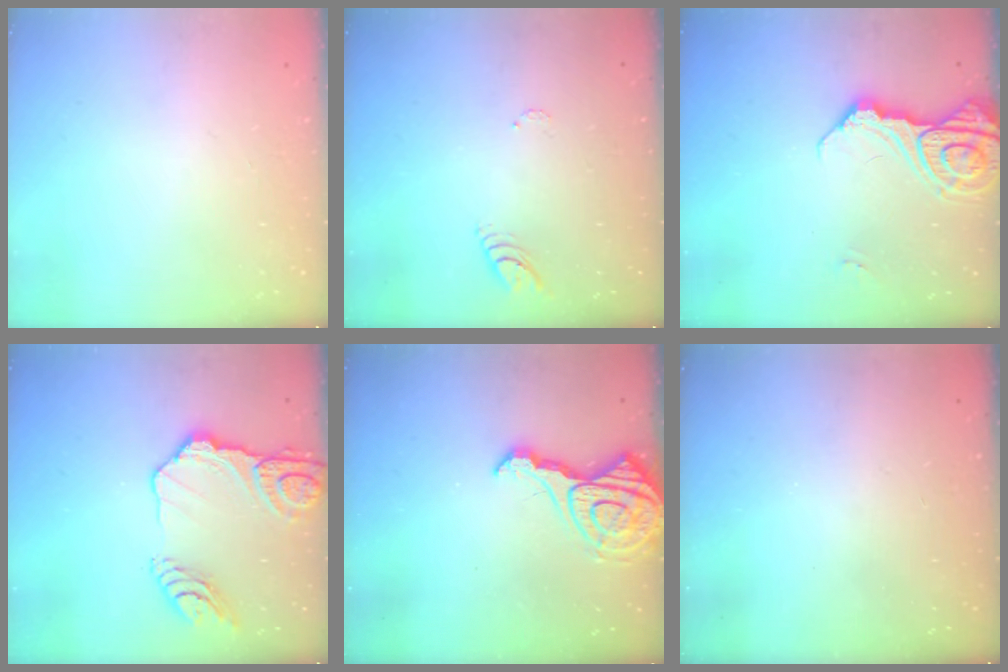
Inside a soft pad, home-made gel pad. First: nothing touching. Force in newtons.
{"total": 4.8, "press": 4.8, "slide": 0.4}
{"total": 13.1, "press": 13.0, "slide": 1.3}
{"total": 16.6, "press": 16.5, "slide": 1.8}
{"total": 13.1, "press": 13.0, "slide": 1.4}
{"total": 0.0}